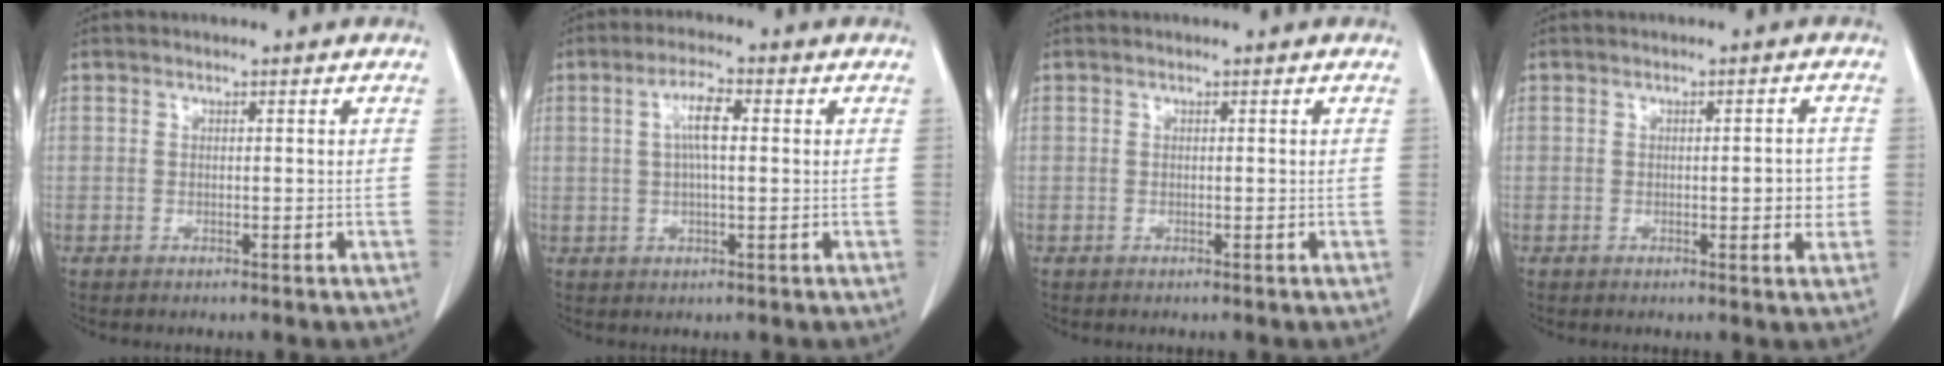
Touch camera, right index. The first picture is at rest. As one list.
[{"total": 5.1, "force": [1.0, 1.0, 5.0], "torque": [-0.093, 0.011, 0.017]}, {"total": 0.0}, {"total": 3.1, "force": [-0.3, 0.9, 2.9], "torque": [-0.039, 0.000, -0.003]}]